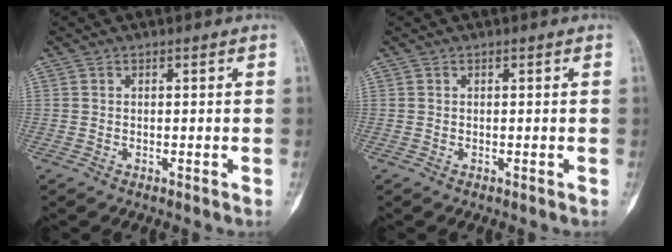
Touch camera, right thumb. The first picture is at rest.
{"total": 0.0}